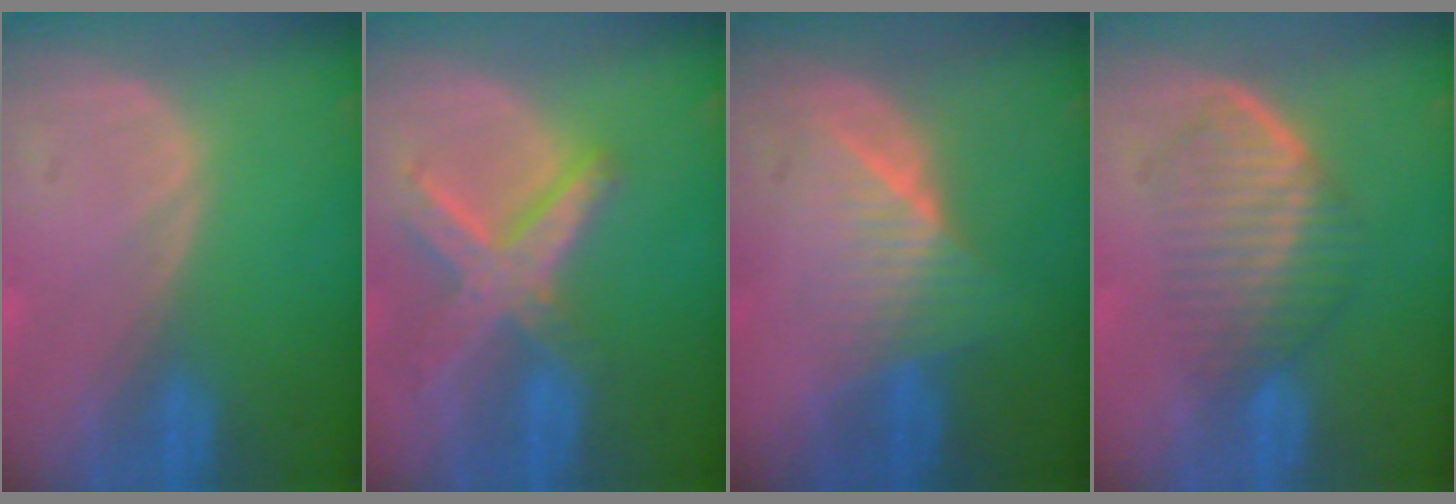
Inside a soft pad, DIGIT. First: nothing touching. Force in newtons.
{"total": 8.2, "press": 7.0, "slide": 4.3}
{"total": 6.2, "press": 5.8, "slide": 2.1}
{"total": 6.9, "press": 6.1, "slide": 3.3}